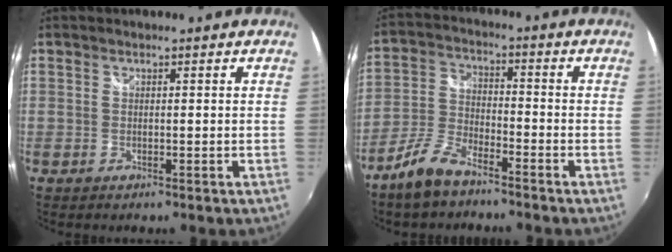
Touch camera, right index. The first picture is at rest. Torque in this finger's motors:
{"motor_torque": [0.58, -0.47, 0.28, 0.02]}